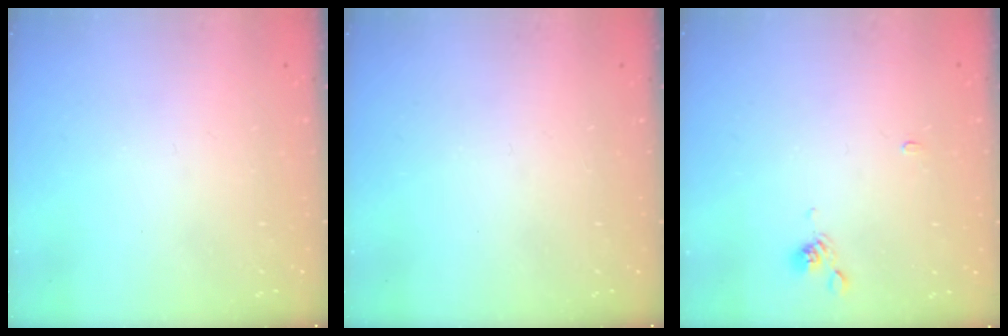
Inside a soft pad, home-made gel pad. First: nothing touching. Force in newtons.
{"total": 0.0}
{"total": 3.0, "press": 3.0, "slide": 0.3}